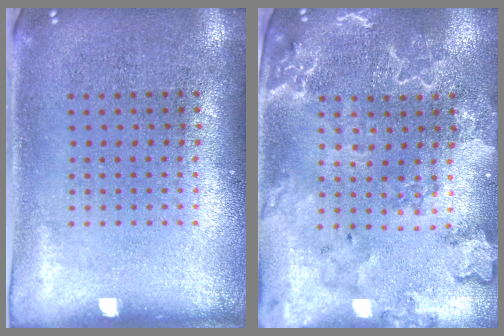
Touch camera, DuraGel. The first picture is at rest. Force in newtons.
{"total": 2.7, "press": 2.5, "slide": 1.0}